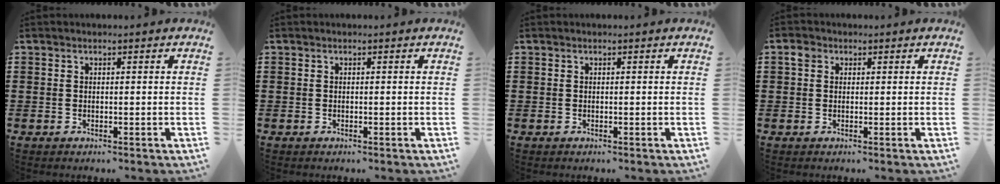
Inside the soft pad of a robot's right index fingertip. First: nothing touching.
{"total": 0.0}
{"total": 0.0}
{"total": 1.6, "force": [0.4, 1.4, 0.7], "torque": [-0.018, 0.006, 0.008]}